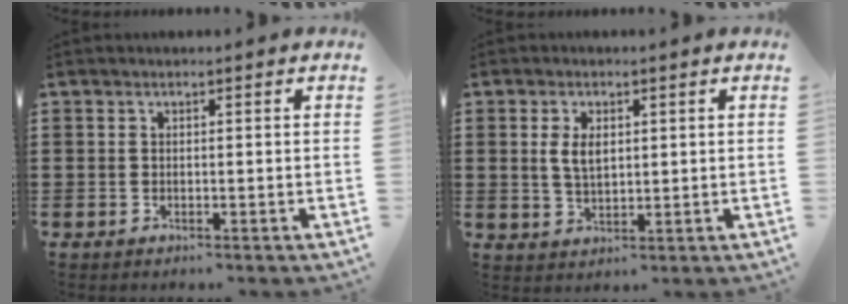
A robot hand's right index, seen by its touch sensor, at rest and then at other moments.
{"total": 3.8, "force": [0.8, 1.9, 3.1], "torque": [-0.065, 0.007, 0.013]}